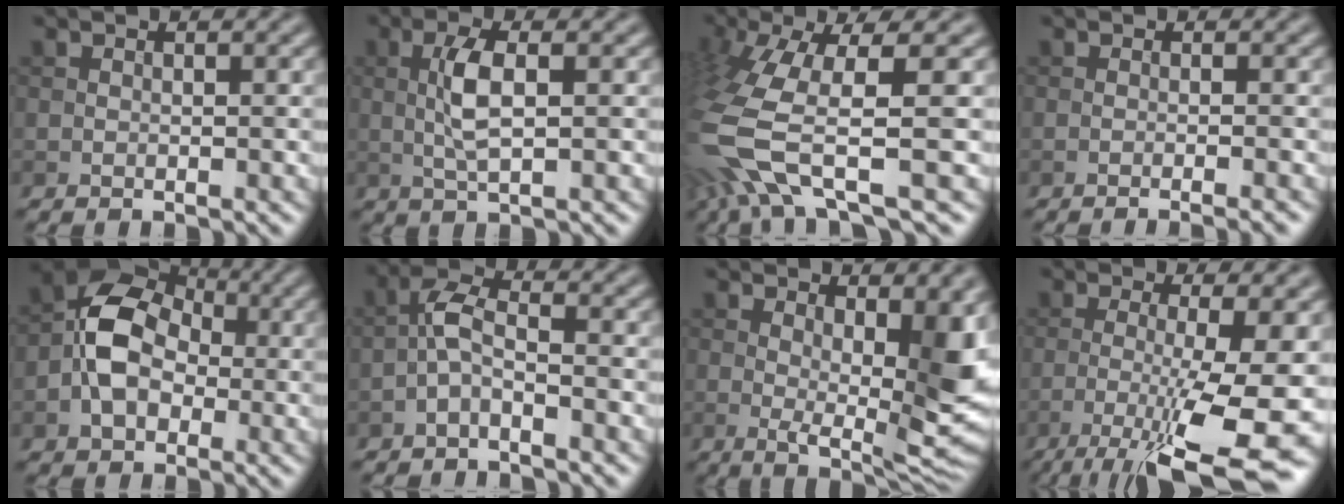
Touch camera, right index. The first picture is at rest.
{"total": 3.7, "force": [0.2, 1.1, 3.5], "torque": [-0.076, 0.005, 0.004]}
{"total": 10.3, "force": [-3.0, 3.6, 9.2], "torque": [-0.214, -0.021, -0.053]}
{"total": 2.6, "force": [-0.9, 0.8, 2.3], "torque": [-0.011, 0.001, -0.020]}
{"total": 7.1, "force": [-1.0, 5.2, 4.7], "torque": [-0.080, 0.010, -0.029]}
{"total": 2.7, "force": [-1.2, 1.0, 2.2], "torque": [-0.048, 0.010, -0.033]}
{"total": 10.7, "force": [1.4, 4.0, 9.9], "torque": [-0.133, -0.015, 0.028]}
{"total": 11.7, "force": [-4.4, 2.4, 10.6], "torque": [-0.168, -0.017, -0.064]}